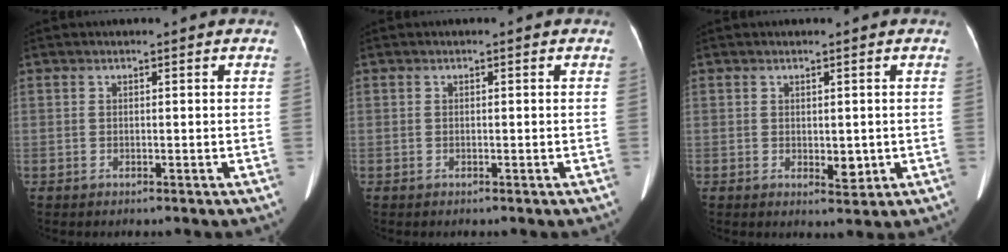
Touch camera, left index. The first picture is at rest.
{"total": 0.0}
{"total": 2.5, "force": [0.2, 1.4, 2.0], "torque": [-0.029, -0.006, 0.010]}